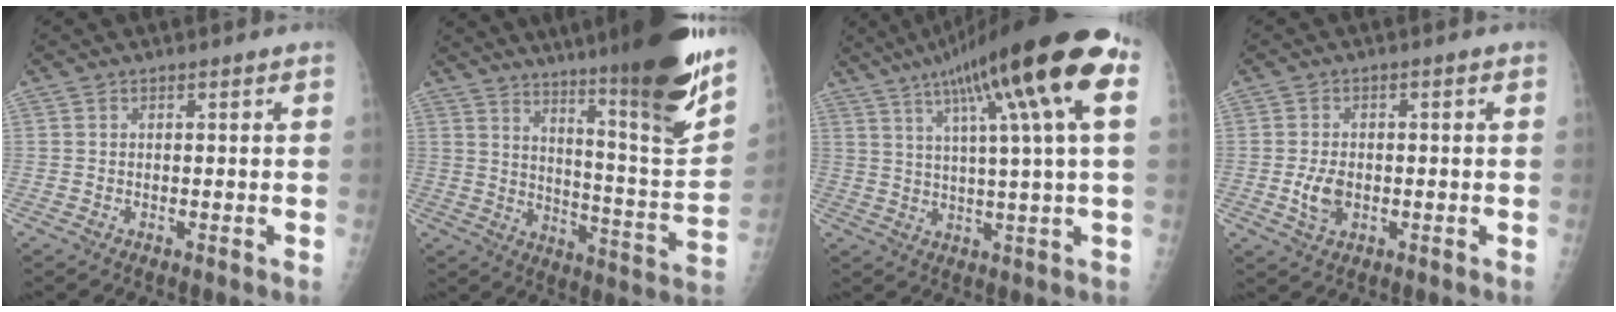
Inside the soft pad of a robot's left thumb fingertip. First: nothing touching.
{"total": 25.8, "force": [18.2, 2.4, 18.1], "torque": [-0.252, -0.106, 0.267]}
{"total": 21.8, "force": [8.8, 2.5, 19.8], "torque": [-0.315, 0.015, 0.131]}
{"total": 4.5, "force": [-0.9, 2.9, 3.3], "torque": [-0.061, 0.005, -0.013]}